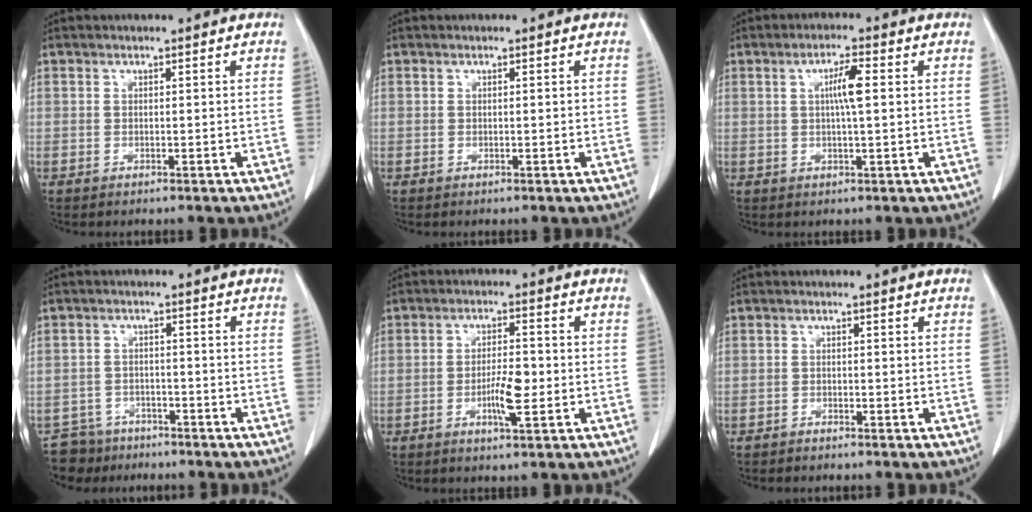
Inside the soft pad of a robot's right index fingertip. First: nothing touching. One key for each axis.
{"total": 0.5, "fx": 0.0, "fy": 0.0, "fz": 0.5, "tx": -0.010, "ty": 0.000, "tz": 0.001}
{"total": 4.1, "fx": 0.7, "fy": 0.2, "fz": 4.1, "tx": -0.073, "ty": 0.002, "tz": 0.011}
{"total": 5.3, "fx": -4.3, "fy": 2.9, "fz": -0.8, "tx": 0.020, "ty": 0.005, "tz": -0.075}
{"total": 5.2, "fx": -1.4, "fy": 1.0, "fz": 4.9, "tx": -0.090, "ty": -0.001, "tz": -0.022}
{"total": 1.3, "fx": -1.2, "fy": 0.2, "fz": 0.4, "tx": -0.006, "ty": 0.000, "tz": -0.018}